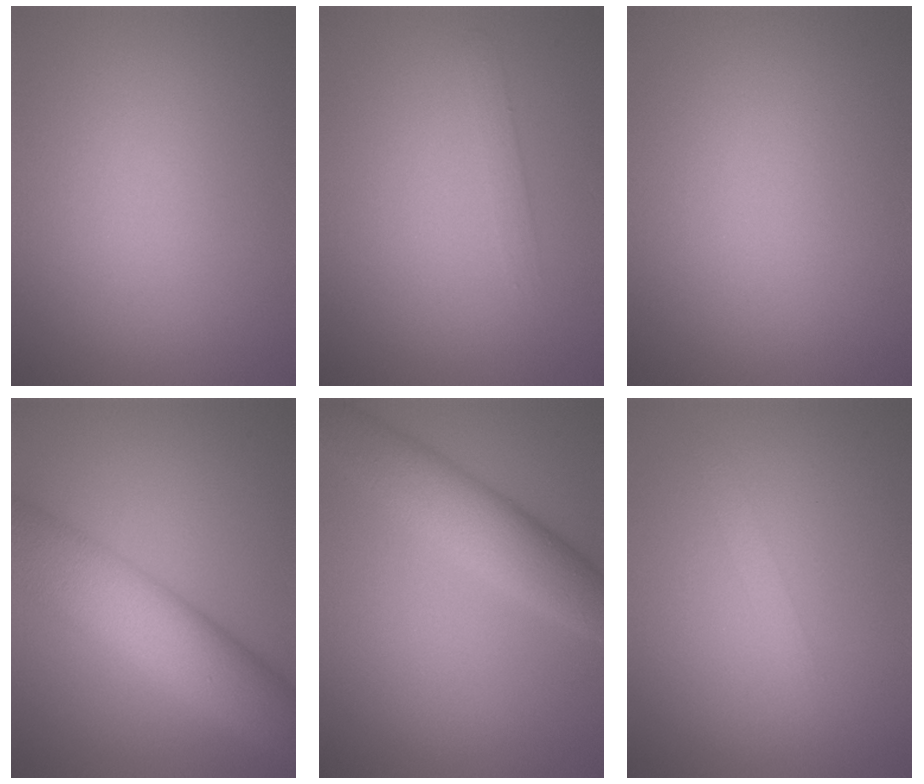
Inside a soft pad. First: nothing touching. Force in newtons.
{"total": 1.0, "press": 1.0, "slide": 0.0}
{"total": 0.0}
{"total": 9.2, "press": 9.2, "slide": 0.2}
{"total": 5.9, "press": 5.9, "slide": 0.1}
{"total": 1.0, "press": 1.0, "slide": 0.0}